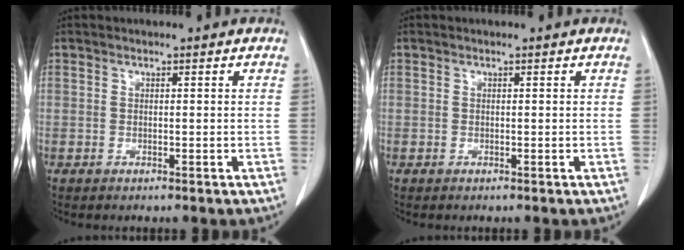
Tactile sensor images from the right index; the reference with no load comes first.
{"total": 0.0}